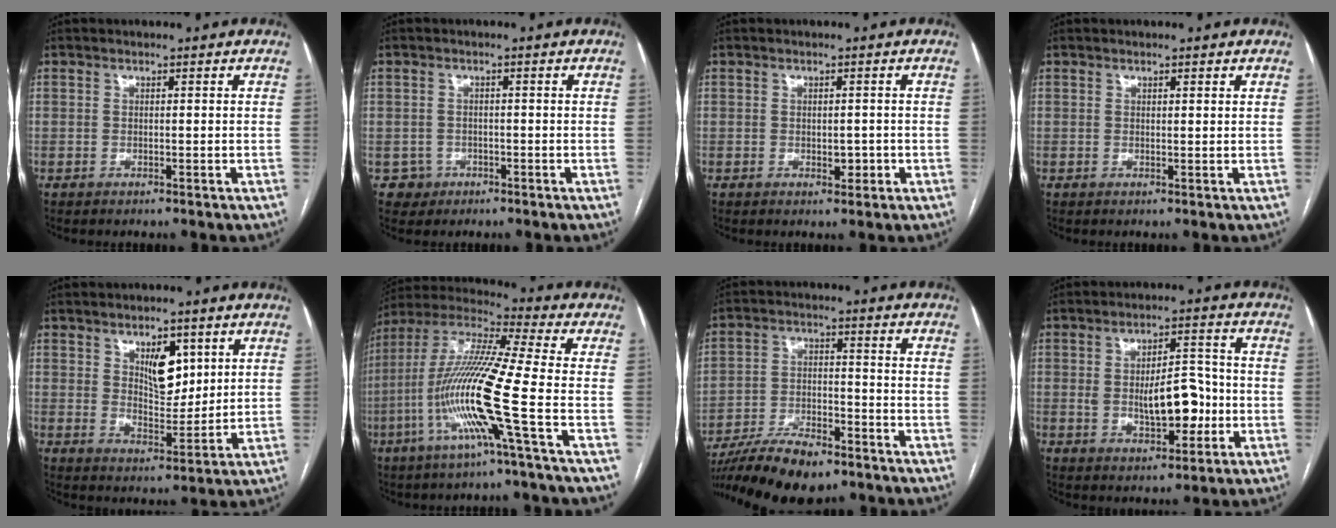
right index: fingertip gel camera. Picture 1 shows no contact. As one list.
[{"total": 2.7, "force": [-1.1, 2.5, -0.4], "torque": [0.019, 0.014, -0.017]}, {"total": 1.9, "force": [-0.4, 1.2, 1.5], "torque": [-0.019, 0.001, -0.001]}, {"total": 1.0, "force": [0.8, 0.1, 0.6], "torque": [-0.010, 0.003, 0.011]}, {"total": 7.2, "force": [3.2, 3.5, 5.4], "torque": [-0.086, -0.003, 0.059]}, {"total": 16.1, "force": [-5.0, -1.2, 15.2], "torque": [-0.308, -0.008, -0.108]}, {"total": 13.4, "force": [-10.6, 3.9, 7.2], "torque": [-0.126, -0.007, -0.180]}, {"total": 8.8, "force": [-1.1, 3.8, 7.9], "torque": [-0.123, 0.013, -0.009]}]